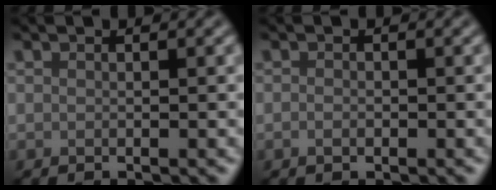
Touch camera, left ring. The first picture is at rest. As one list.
[{"total": 0.9, "force": [-0.3, 0.5, 0.6], "torque": [-0.012, -0.002, -0.005]}]